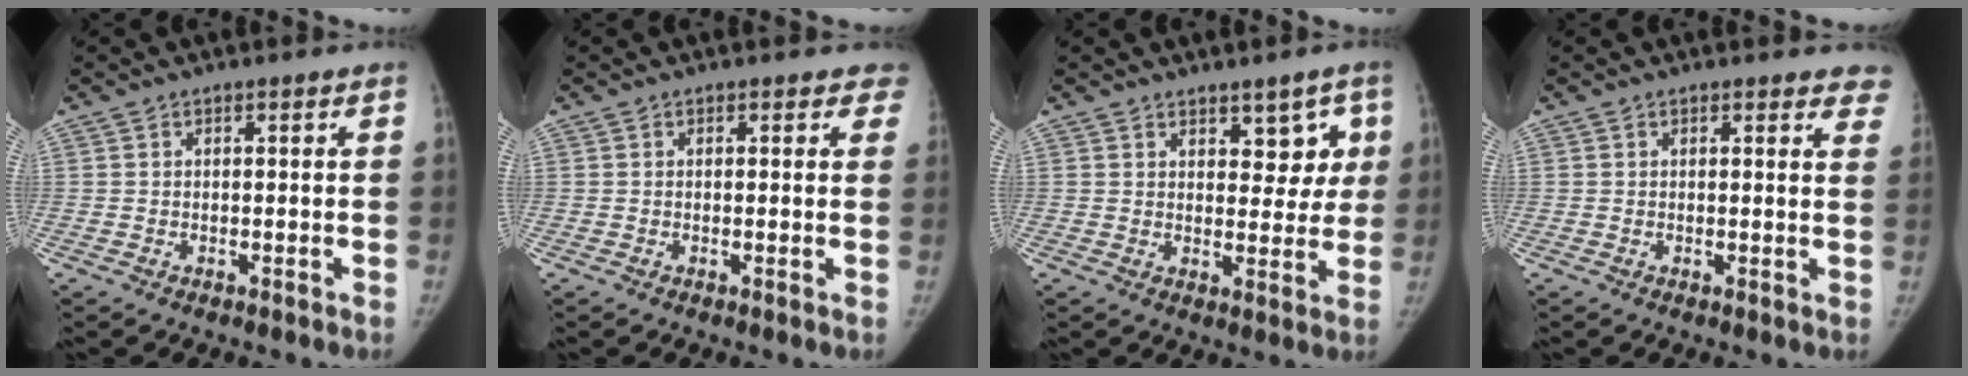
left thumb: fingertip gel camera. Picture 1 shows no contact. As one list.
[{"total": 2.5, "force": [2.0, 1.4, 0.7], "torque": [0.024, -0.006, 0.003]}, {"total": 6.8, "force": [3.1, 4.1, 4.4], "torque": [-0.010, -0.018, 0.042]}, {"total": 5.3, "force": [4.6, 1.8, 1.8], "torque": [0.013, -0.019, 0.032]}]